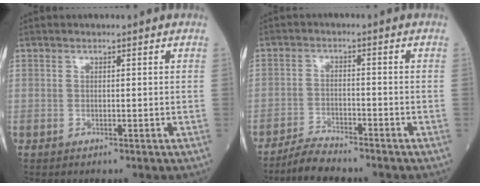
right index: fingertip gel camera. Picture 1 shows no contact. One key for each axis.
{"total": 4.5, "fx": -4.3, "fy": 0.2, "fz": 1.3, "tx": -0.027, "ty": -0.016, "tz": -0.080}